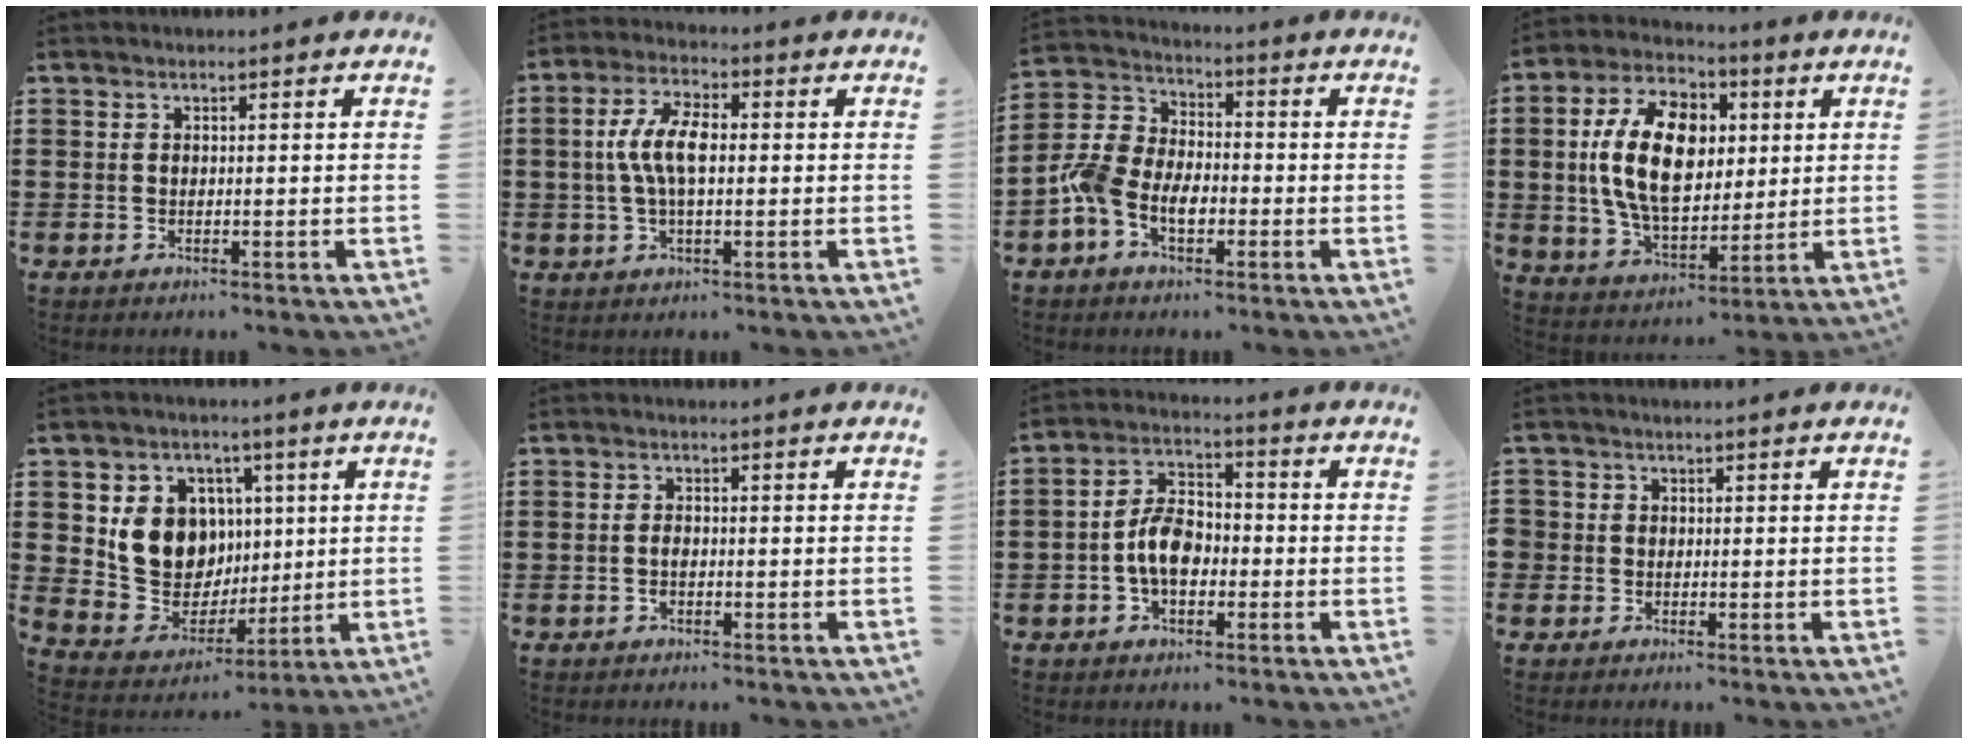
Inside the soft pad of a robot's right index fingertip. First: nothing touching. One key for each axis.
{"total": 7.1, "fx": 0.1, "fy": 2.8, "fz": 6.5, "tx": -0.147, "ty": 0.000, "tz": -0.007}
{"total": 6.8, "fx": -3.0, "fy": 4.3, "fz": 4.2, "tx": -0.111, "ty": 0.004, "tz": -0.065}
{"total": 14.4, "fx": 1.8, "fy": 8.8, "fz": 11.3, "tx": -0.258, "ty": 0.016, "tz": 0.029}
{"total": 10.8, "fx": 2.7, "fy": 9.7, "fz": 3.9, "tx": -0.104, "ty": -0.003, "tz": 0.059}
{"total": 1.5, "fx": -0.6, "fy": 0.8, "fz": 1.1, "tx": -0.024, "ty": 0.000, "tz": -0.011}
{"total": 6.7, "fx": -1.6, "fy": 4.1, "fz": 5.0, "tx": -0.117, "ty": 0.006, "tz": -0.036}
{"total": 1.4, "fx": -0.3, "fy": 1.3, "fz": 0.2, "tx": -0.009, "ty": 0.006, "tz": -0.009}